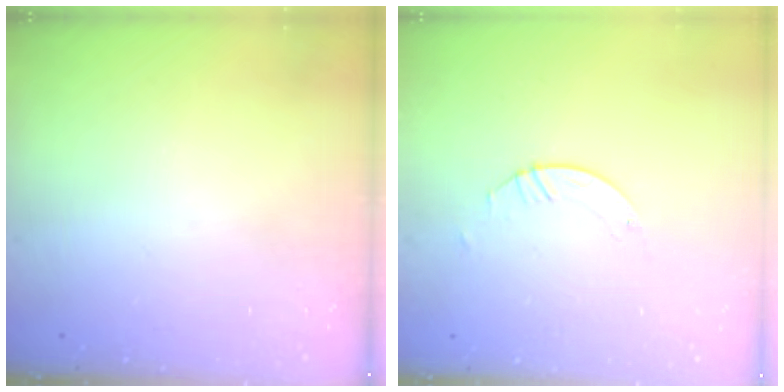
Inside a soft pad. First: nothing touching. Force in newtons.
{"total": 1.1, "press": 1.1, "slide": 0.1}